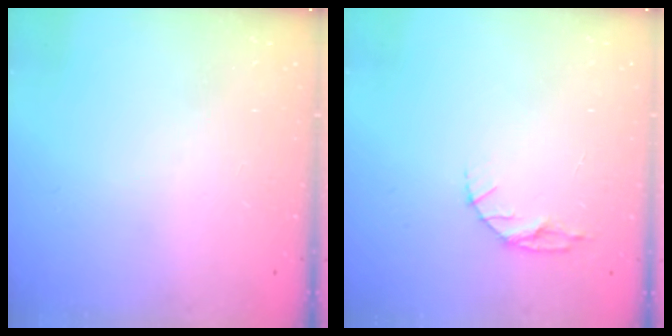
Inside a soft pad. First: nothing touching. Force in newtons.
{"total": 4.4, "press": 4.4, "slide": 0.5}